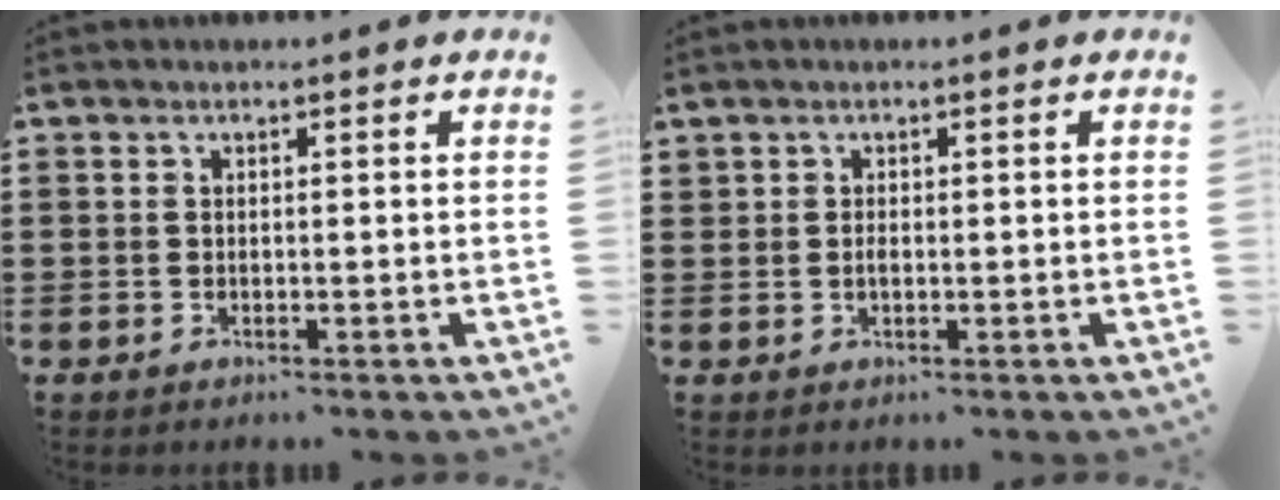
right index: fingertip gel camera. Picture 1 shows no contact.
{"total": 0.7, "force": [-0.1, 0.5, 0.6], "torque": [-0.013, -0.001, -0.001]}